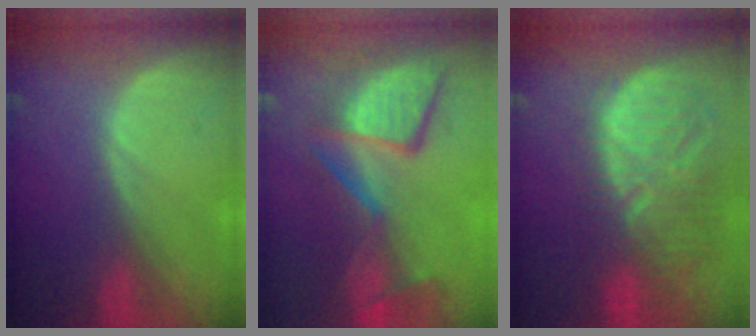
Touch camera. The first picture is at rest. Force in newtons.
{"total": 11.0, "press": 10.3, "slide": 3.8}
{"total": 13.3, "press": 11.4, "slide": 6.8}